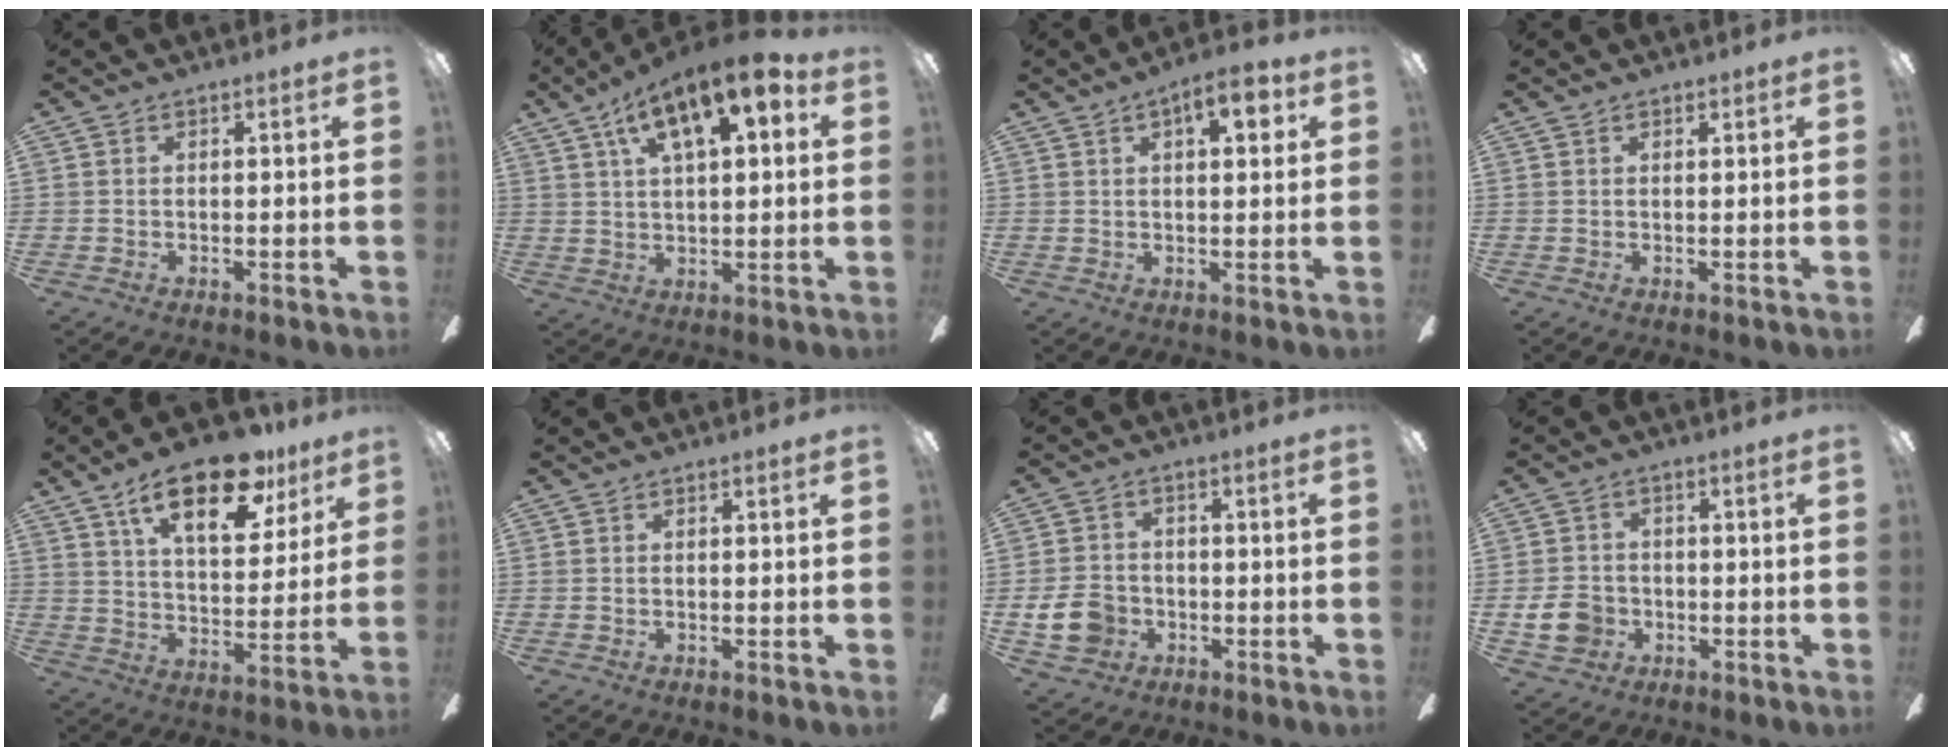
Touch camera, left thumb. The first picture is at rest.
{"total": 15.3, "force": [7.8, 5.8, 11.8], "torque": [-0.182, -0.026, 0.129]}
{"total": 7.2, "force": [3.4, 2.8, 5.7], "torque": [-0.075, -0.007, 0.050]}
{"total": 0.8, "force": [0.6, 0.4, 0.2], "torque": [-0.004, 0.001, 0.012]}
{"total": 20.7, "force": [12.6, 9.0, 13.7], "torque": [-0.206, -0.060, 0.207]}
{"total": 0.0}
{"total": 8.7, "force": [-2.4, 7.2, 4.3], "torque": [-0.098, 0.022, -0.044]}
{"total": 7.4, "force": [-1.8, 6.2, 3.5], "torque": [-0.071, 0.012, -0.033]}